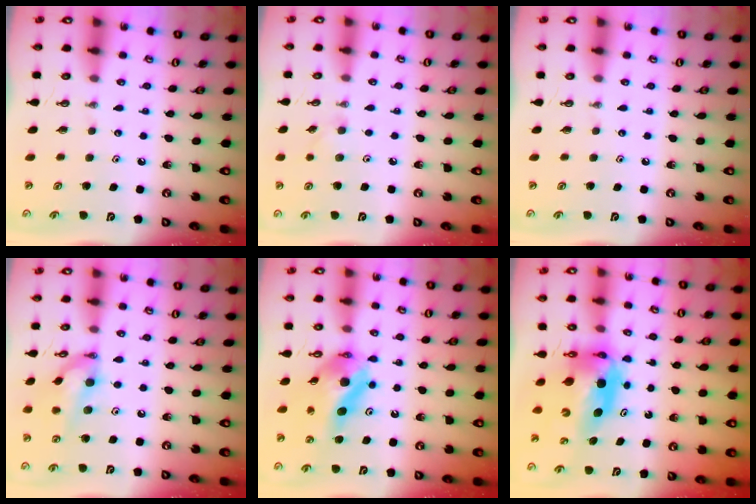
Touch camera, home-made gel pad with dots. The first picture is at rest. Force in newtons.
{"total": 3.9, "press": 3.8, "slide": 0.8}
{"total": 0.0}
{"total": 14.2, "press": 13.4, "slide": 4.6}
{"total": 13.7, "press": 13.6, "slide": 1.6}
{"total": 8.8, "press": 8.8, "slide": 0.7}